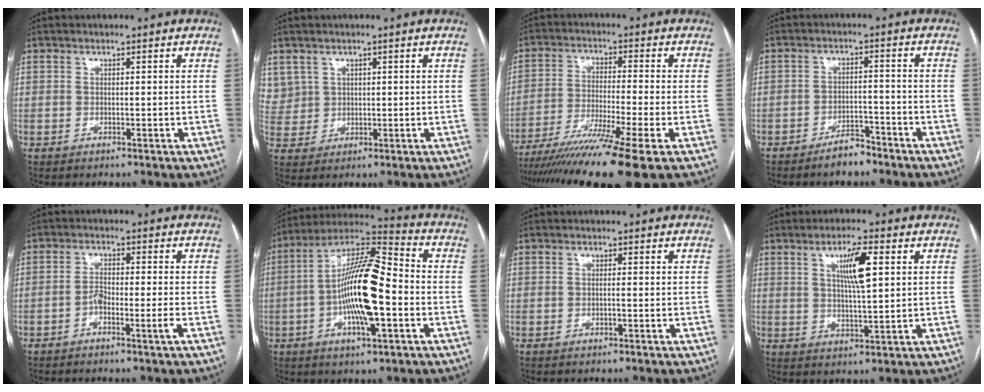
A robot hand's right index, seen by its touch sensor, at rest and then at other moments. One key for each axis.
{"total": 6.1, "fx": 3.1, "fy": 5.2, "fz": 0.4, "tx": -0.013, "ty": 0.012, "tz": 0.072}
{"total": 15.0, "fx": -10.9, "fy": -1.8, "fz": 10.2, "tx": -0.173, "ty": -0.041, "tz": -0.181}
{"total": 4.3, "fx": -3.7, "fy": 1.4, "fz": 1.9, "tx": -0.032, "ty": 0.003, "tz": -0.060}
{"total": 3.4, "fx": -1.7, "fy": 0.0, "fz": 3.0, "tx": -0.057, "ty": 0.005, "tz": -0.033}
{"total": 16.7, "fx": -2.5, "fy": 3.5, "fz": 16.1, "tx": -0.298, "ty": 0.013, "tz": -0.047}
{"total": 0.7, "fx": -0.1, "fy": 0.0, "fz": 0.6, "tx": -0.011, "ty": 0.000, "tz": -0.002}
{"total": 6.9, "fx": 2.3, "fy": 0.7, "fz": 6.4, "tx": -0.116, "ty": 0.002, "tz": 0.041}